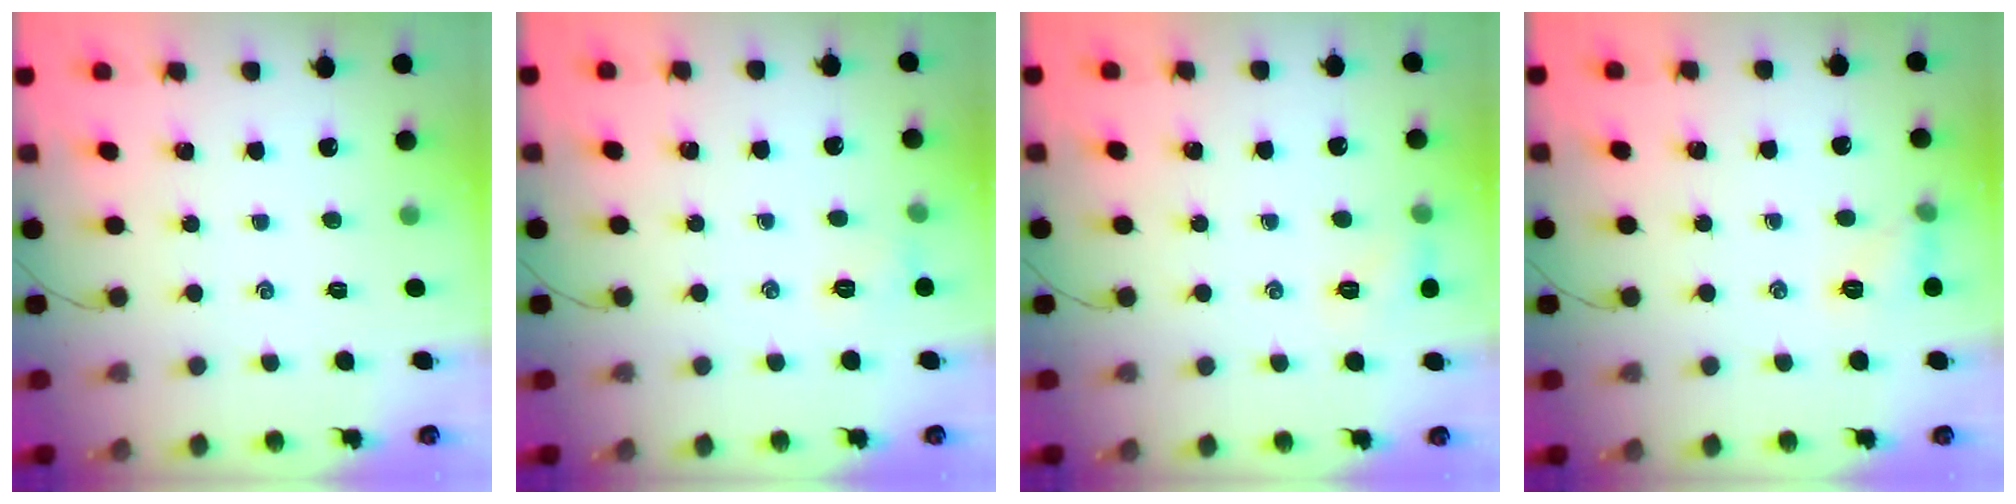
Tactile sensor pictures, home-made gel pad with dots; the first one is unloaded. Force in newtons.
{"total": 5.3, "press": 5.1, "slide": 1.4}
{"total": 6.5, "press": 6.2, "slide": 1.7}
{"total": 6.5, "press": 6.5, "slide": 0.8}